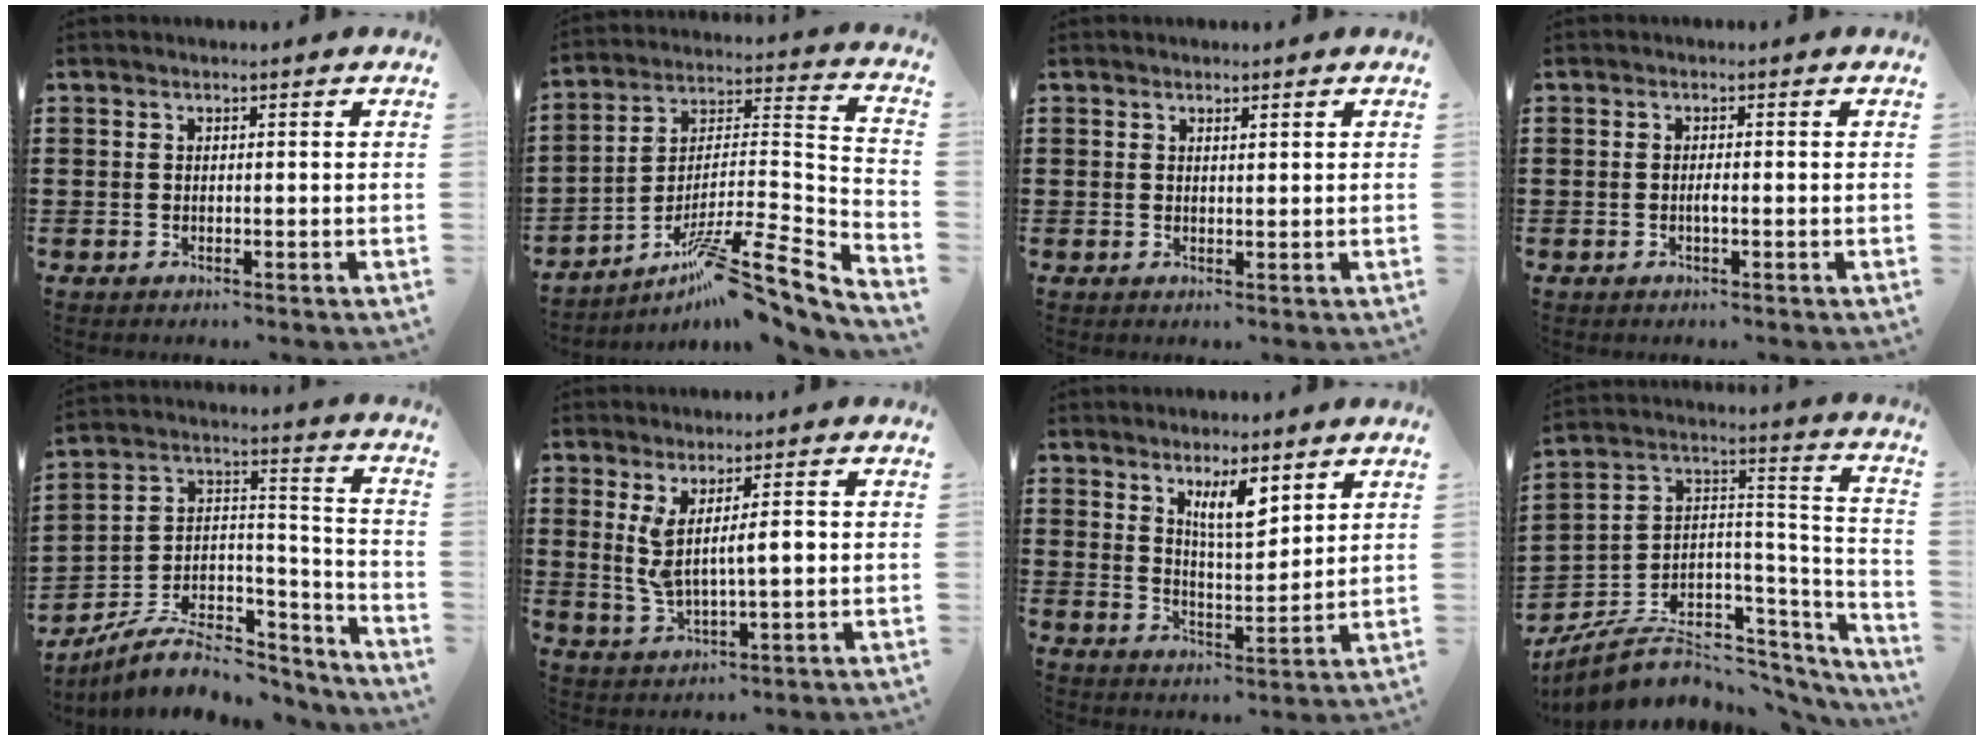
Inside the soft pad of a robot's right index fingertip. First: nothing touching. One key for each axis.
{"total": 10.2, "fx": -7.1, "fy": 0.6, "fz": 7.3, "tx": -0.116, "ty": -0.002, "tz": -0.137}
{"total": 0.8, "fx": 0.7, "fy": 0.2, "fz": 0.3, "tx": -0.008, "ty": 0.000, "tz": 0.014}
{"total": 1.0, "fx": -0.4, "fy": 0.1, "fz": 1.0, "tx": -0.019, "ty": -0.004, "tz": -0.006}
{"total": 7.5, "fx": -5.9, "fy": 3.5, "fz": 3.0, "tx": -0.056, "ty": 0.013, "tz": -0.110}
{"total": 6.5, "fx": 1.3, "fy": 1.5, "fz": 6.2, "tx": -0.126, "ty": -0.003, "tz": 0.018}
{"total": 6.7, "fx": 4.3, "fy": 1.9, "fz": 4.8, "tx": -0.087, "ty": -0.010, "tz": 0.071}
{"total": 7.7, "fx": -4.1, "fy": 5.3, "fz": 3.8, "tx": -0.085, "ty": 0.004, "tz": -0.070}